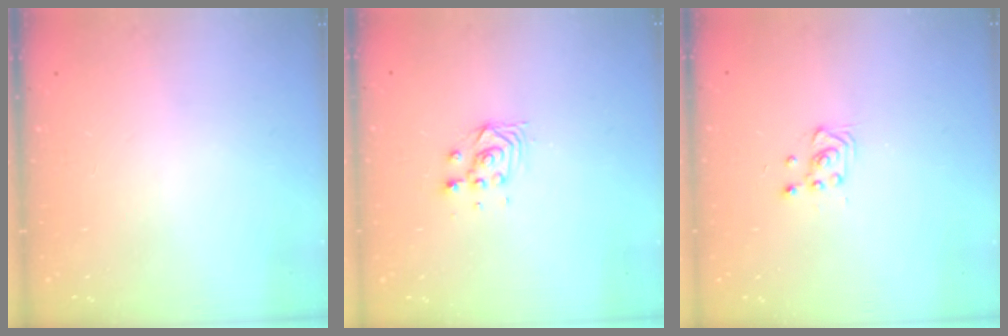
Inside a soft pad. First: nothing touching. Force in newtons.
{"total": 3.5, "press": 3.5, "slide": 0.0}
{"total": 3.6, "press": 3.4, "slide": 1.1}